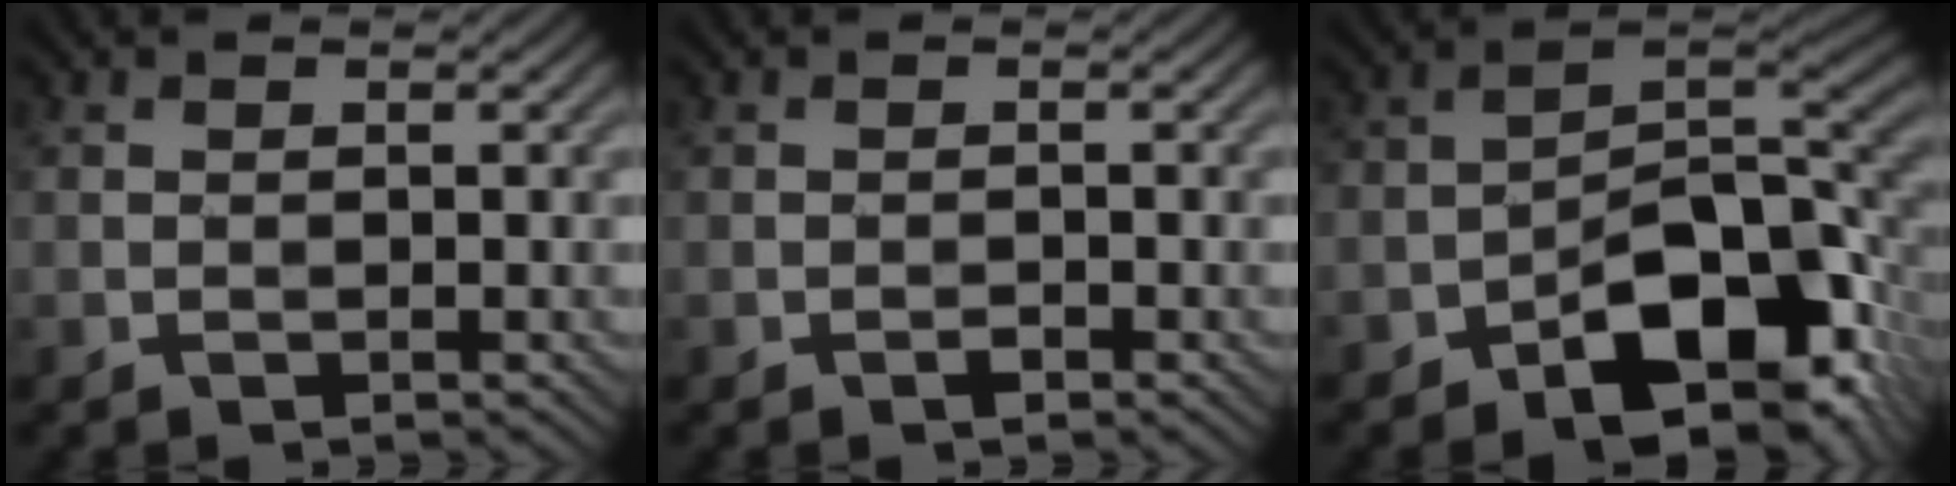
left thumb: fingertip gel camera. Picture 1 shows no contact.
{"total": 0.7, "force": [-0.6, 0.2, 0.2], "torque": [-0.001, 0.002, -0.010]}
{"total": 14.4, "force": [-7.7, 7.2, 9.8], "torque": [-0.131, -0.011, -0.134]}